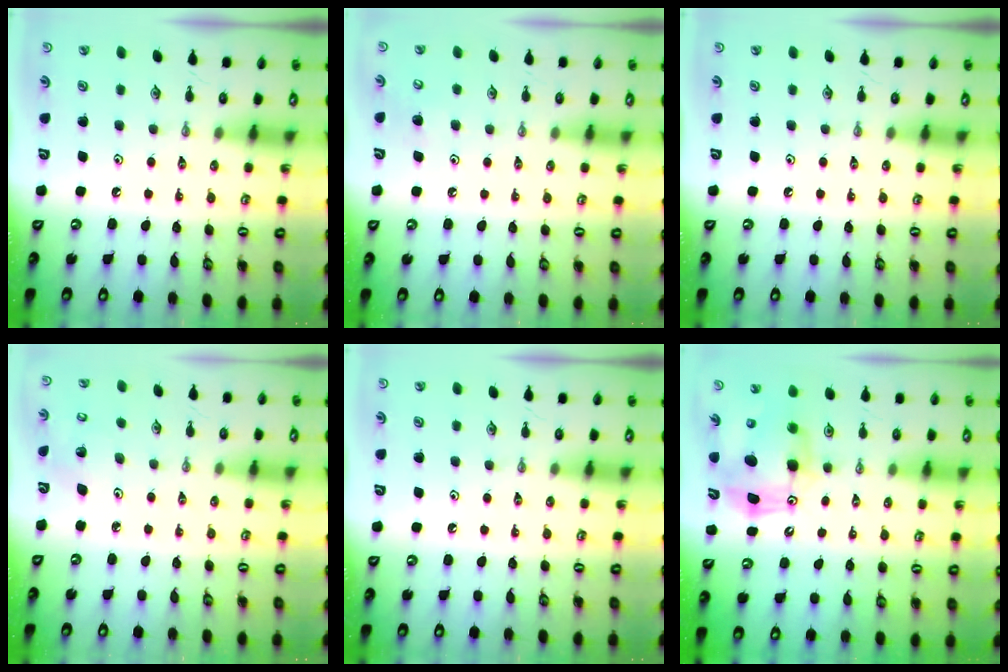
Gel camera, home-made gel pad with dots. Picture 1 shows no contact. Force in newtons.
{"total": 5.1, "press": 5.1, "slide": 0.4}
{"total": 0.0}
{"total": 3.9, "press": 3.8, "slide": 0.5}
{"total": 0.0}
{"total": 9.4, "press": 9.1, "slide": 2.2}